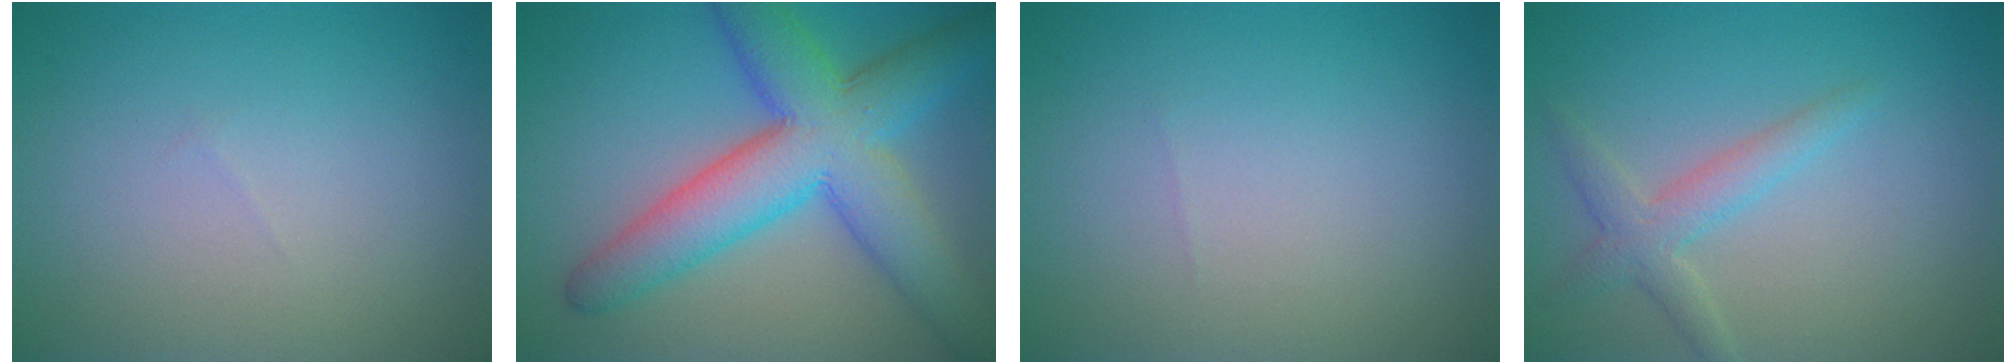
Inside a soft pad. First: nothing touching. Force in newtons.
{"total": 9.6, "press": 9.6, "slide": 0.2}
{"total": 0.0}
{"total": 2.6, "press": 2.6, "slide": 0.1}